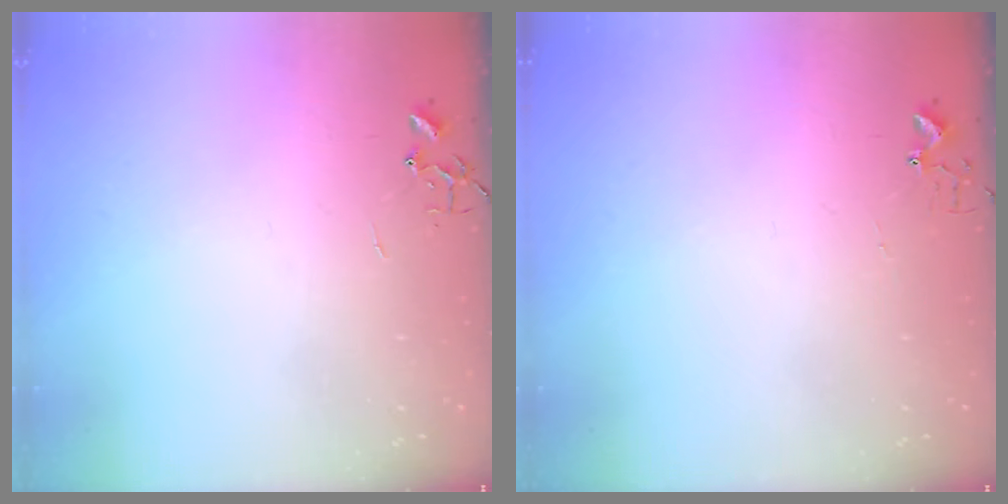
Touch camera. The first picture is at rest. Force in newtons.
{"total": 2.7, "press": 2.7, "slide": 0.3}